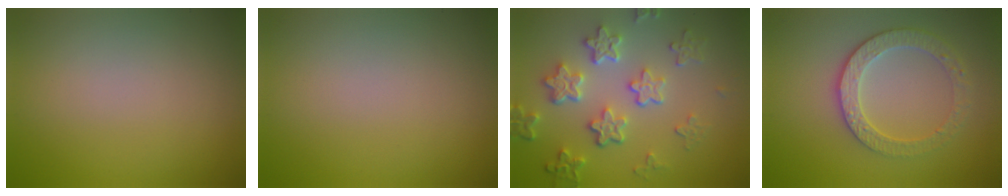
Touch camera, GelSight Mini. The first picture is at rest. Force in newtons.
{"total": 0.0}
{"total": 5.7, "press": 4.3, "slide": 3.7}
{"total": 3.4, "press": 3.2, "slide": 0.8}